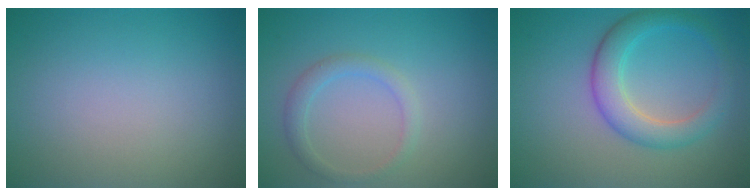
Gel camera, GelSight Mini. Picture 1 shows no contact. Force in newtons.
{"total": 1.8, "press": 1.8, "slide": 0.1}
{"total": 4.0, "press": 4.0, "slide": 0.1}